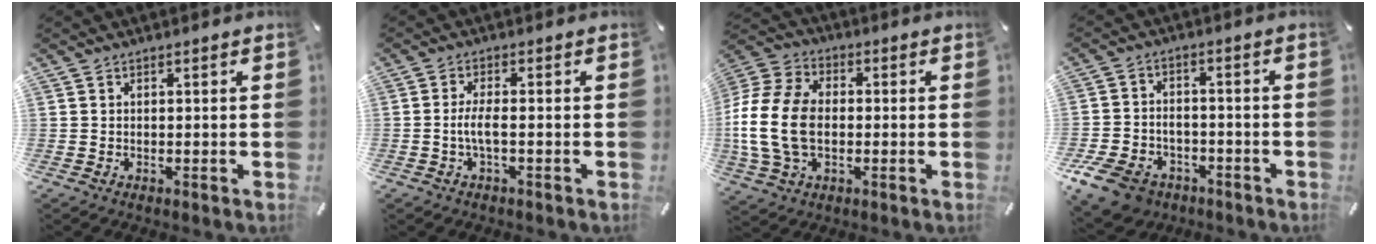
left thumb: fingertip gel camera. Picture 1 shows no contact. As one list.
[{"total": 4.1, "force": [-1.0, 1.1, 3.9], "torque": [-0.090, -0.003, -0.024]}, {"total": 16.1, "force": [-2.0, 11.6, 11.0], "torque": [-0.242, 0.011, -0.039]}, {"total": 9.7, "force": [-5.9, 6.5, 4.0], "torque": [-0.096, 0.034, -0.109]}]